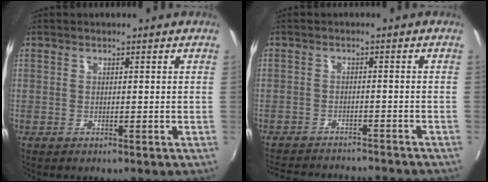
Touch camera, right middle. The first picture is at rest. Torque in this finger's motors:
{"motor_torque": [0.89, -1.25, 0.09, 0.03]}